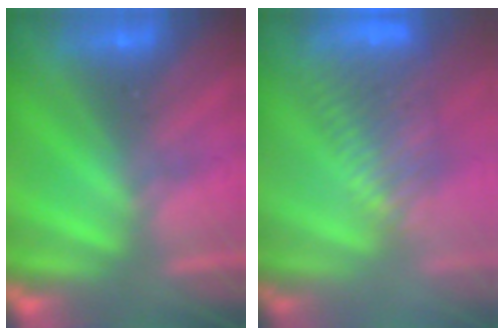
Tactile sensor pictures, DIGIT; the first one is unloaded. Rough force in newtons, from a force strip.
{"total": 4.7}